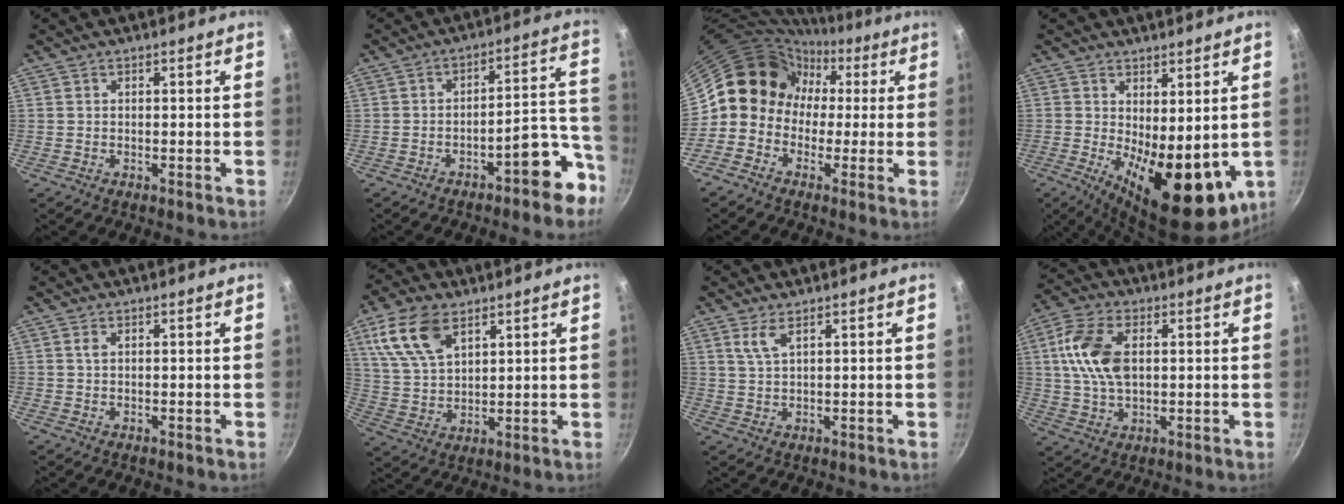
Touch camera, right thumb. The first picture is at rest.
{"total": 10.6, "force": [-6.2, 3.7, 7.7], "torque": [-0.051, 0.077, -0.081]}
{"total": 10.0, "force": [0.8, 9.3, 3.7], "torque": [-0.025, 0.032, -0.016]}
{"total": 15.3, "force": [-1.2, 6.9, 13.6], "torque": [-0.163, -0.021, 0.000]}
{"total": 0.9, "force": [0.3, 0.5, 0.6], "torque": [-0.011, 0.000, 0.006]}
{"total": 12.3, "force": [6.2, 6.6, 8.3], "torque": [-0.155, -0.014, 0.128]}
{"total": 3.2, "force": [1.8, 1.0, 2.5], "torque": [-0.051, -0.010, 0.041]}
{"total": 11.6, "force": [2.1, 6.9, 9.1], "torque": [-0.166, 0.009, 0.033]}